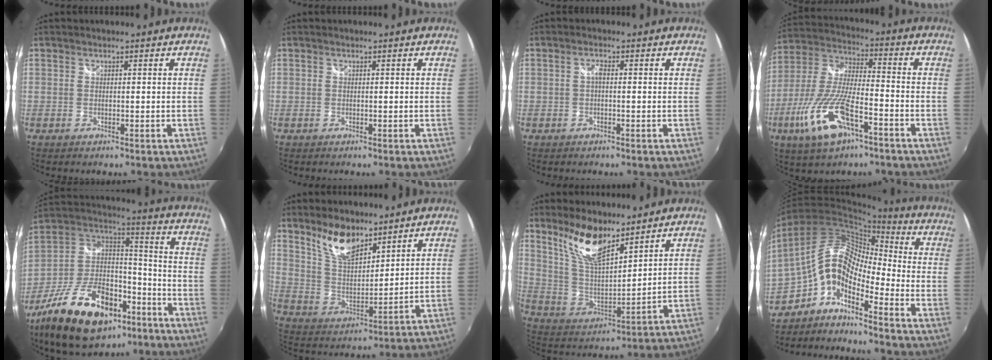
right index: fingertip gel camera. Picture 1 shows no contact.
{"total": 0.0}
{"total": 1.3, "force": [-0.2, 0.5, 1.2], "torque": [-0.023, 0.005, -0.006]}
{"total": 16.6, "force": [-8.1, 5.7, 13.3], "torque": [-0.292, -0.022, -0.155]}
{"total": 26.3, "force": [-15.1, 13.7, 16.6], "torque": [-0.324, 0.002, -0.244]}
{"total": 10.2, "force": [7.6, 3.8, 5.6], "torque": [-0.104, 0.003, 0.150]}
{"total": 12.6, "force": [9.0, 4.9, 7.3], "torque": [-0.140, 0.000, 0.179]}
{"total": 10.4, "force": [-4.6, 4.6, 8.1], "torque": [-0.140, 0.019, -0.103]}